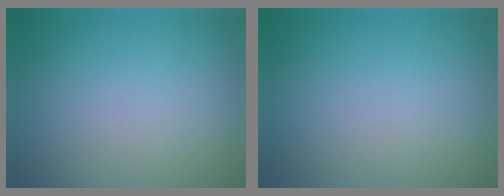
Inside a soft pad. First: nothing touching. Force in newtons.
{"total": 0.0}